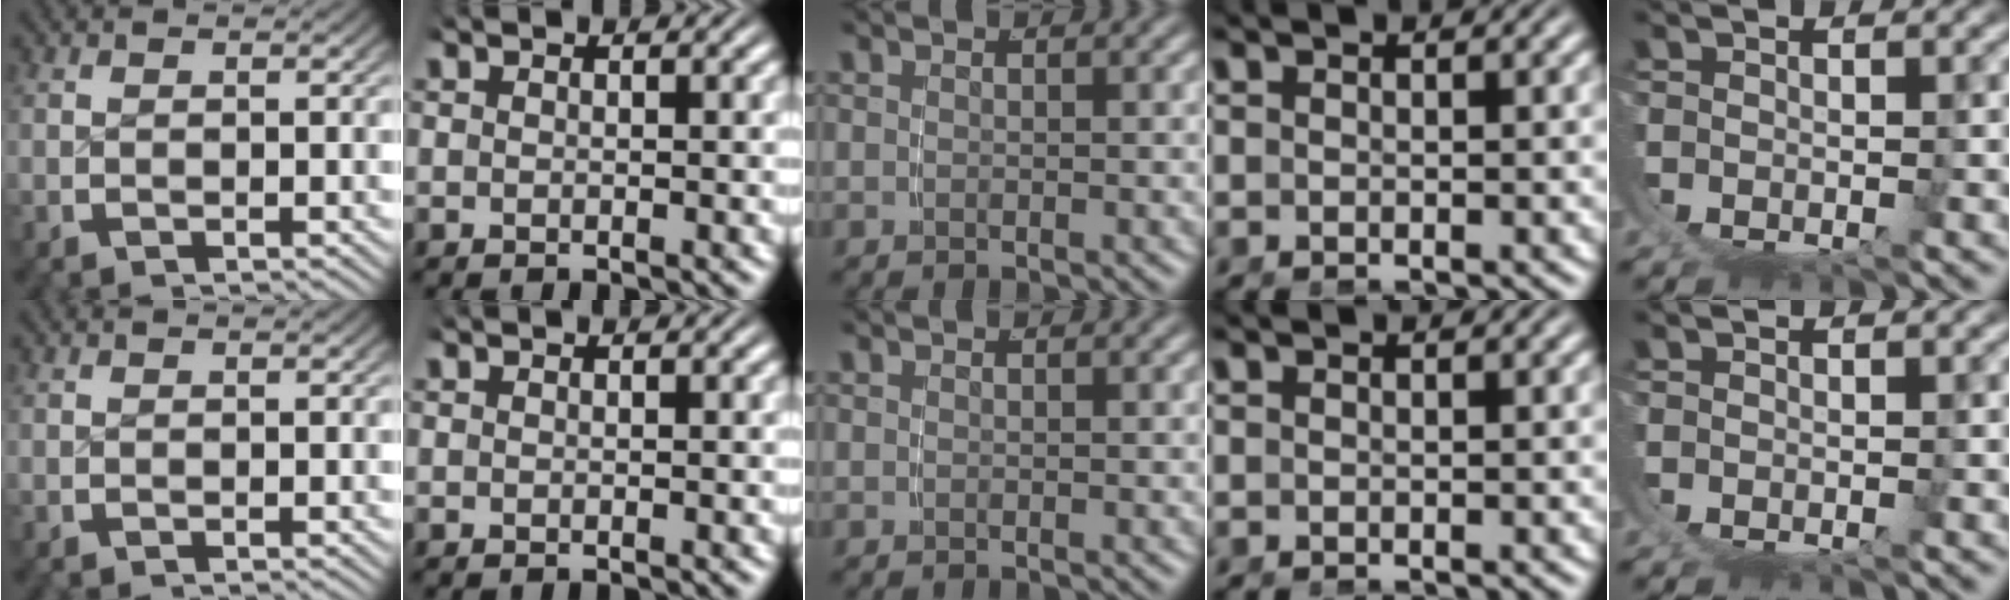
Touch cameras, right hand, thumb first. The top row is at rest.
{}